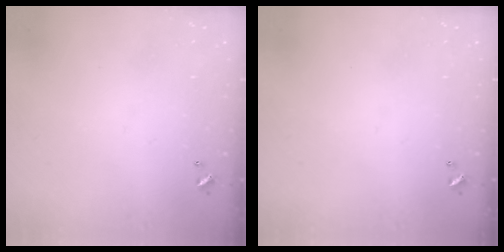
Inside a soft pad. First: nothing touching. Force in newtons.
{"total": 0.0}